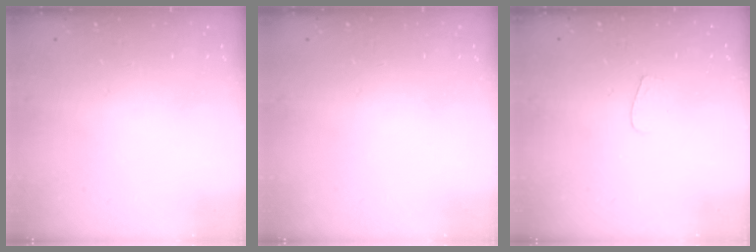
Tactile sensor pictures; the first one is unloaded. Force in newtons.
{"total": 0.0}
{"total": 3.5, "press": 3.5, "slide": 0.3}